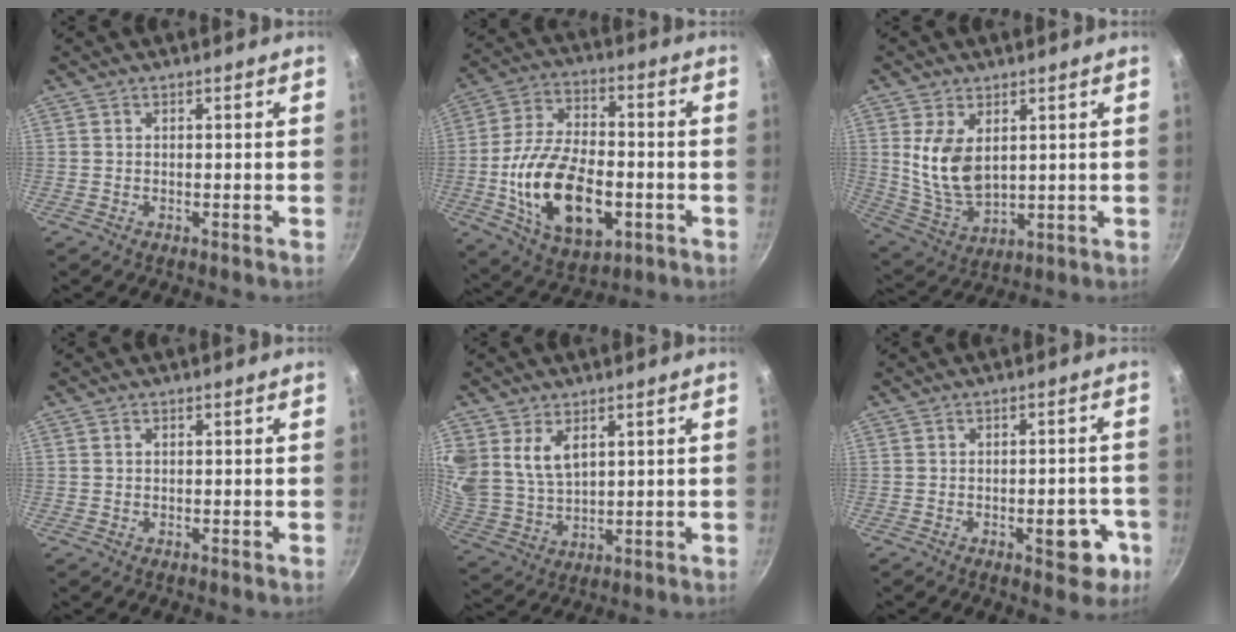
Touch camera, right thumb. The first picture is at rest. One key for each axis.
{"total": 20.2, "fx": -4.6, "fy": 11.4, "fz": 16.0, "tx": -0.278, "ty": 0.020, "tz": -0.073}
{"total": 10.8, "fx": 2.8, "fy": 6.4, "fz": 8.2, "tx": -0.149, "ty": -0.029, "tz": 0.070}
{"total": 0.6, "fx": 0.2, "fy": 0.4, "fz": 0.3, "tx": -0.005, "ty": 0.004, "tz": 0.003}
{"total": 10.2, "fx": 4.6, "fy": 6.7, "fz": 6.2, "tx": -0.111, "ty": -0.030, "tz": 0.102}
{"total": 7.2, "fx": -2.8, "fy": 3.4, "fz": 5.7, "tx": -0.042, "ty": 0.020, "tz": -0.030}